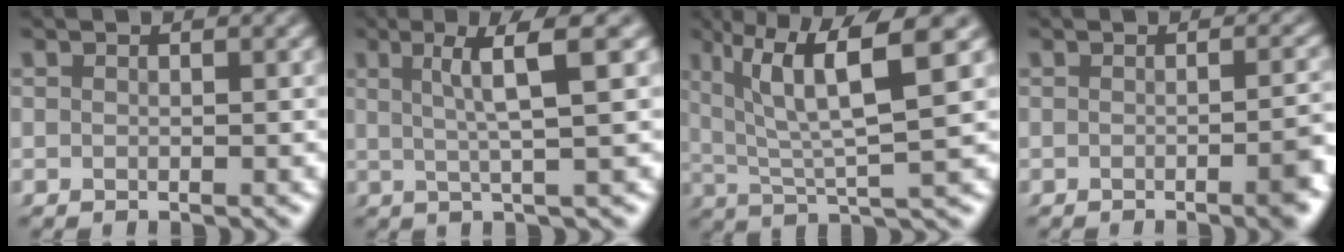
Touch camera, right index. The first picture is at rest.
{"total": 4.3, "force": [1.6, -0.6, 3.9], "torque": [-0.059, 0.011, 0.022]}
{"total": 7.6, "force": [3.1, 2.3, 6.6], "torque": [-0.113, 0.009, 0.050]}
{"total": 3.3, "force": [-1.1, 0.8, 3.0], "torque": [-0.027, 0.010, -0.026]}